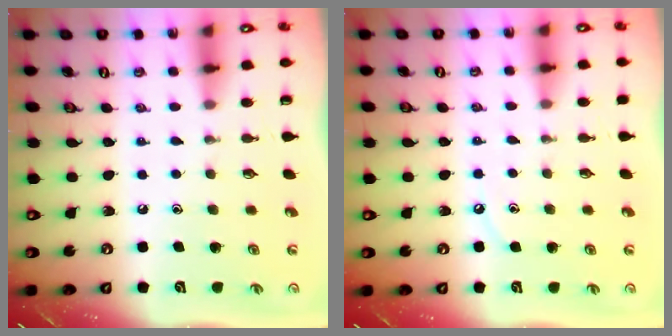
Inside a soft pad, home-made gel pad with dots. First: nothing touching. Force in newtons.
{"total": 3.4, "press": 3.3, "slide": 0.4}